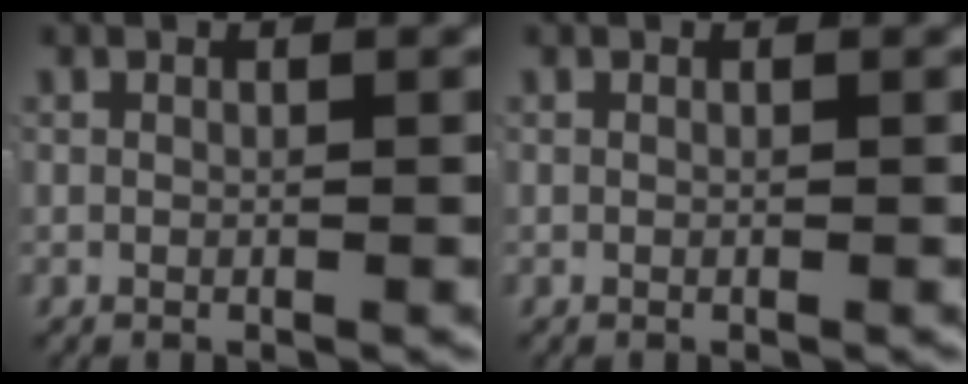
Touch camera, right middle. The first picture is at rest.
{"total": 0.0}